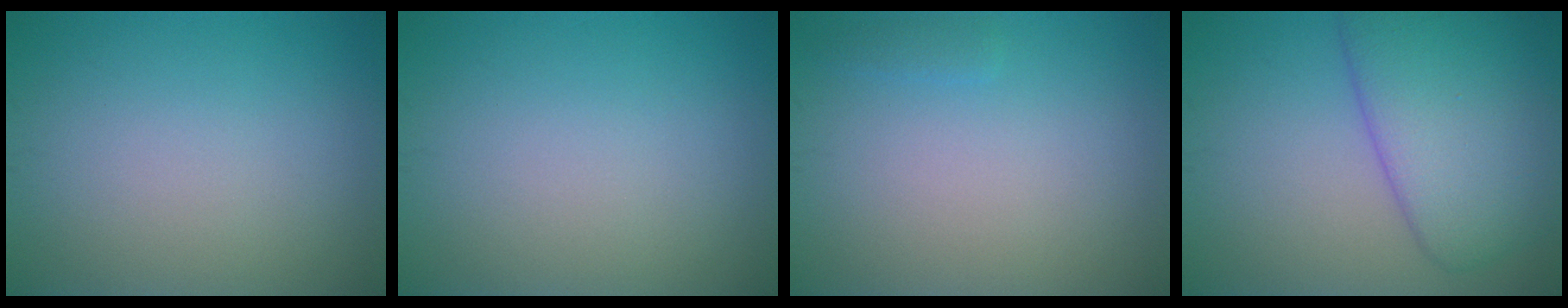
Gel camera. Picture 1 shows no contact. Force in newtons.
{"total": 0.0}
{"total": 0.7, "press": 0.7, "slide": 0.0}
{"total": 7.8, "press": 7.8, "slide": 0.5}